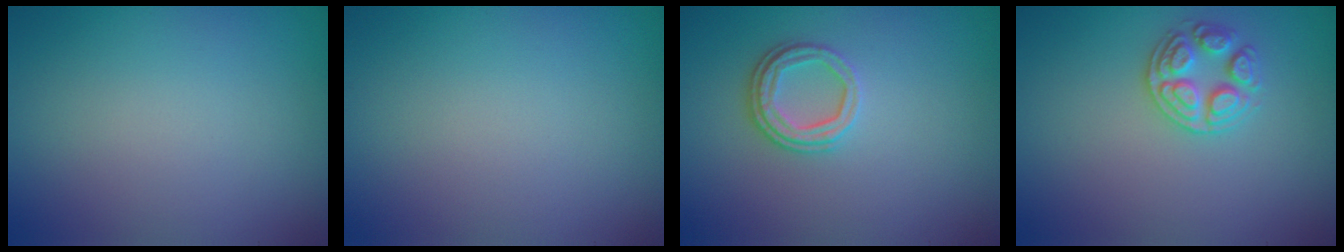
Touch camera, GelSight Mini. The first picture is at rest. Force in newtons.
{"total": 0.0}
{"total": 2.5, "press": 2.1, "slide": 1.4}
{"total": 2.7, "press": 2.6, "slide": 0.4}